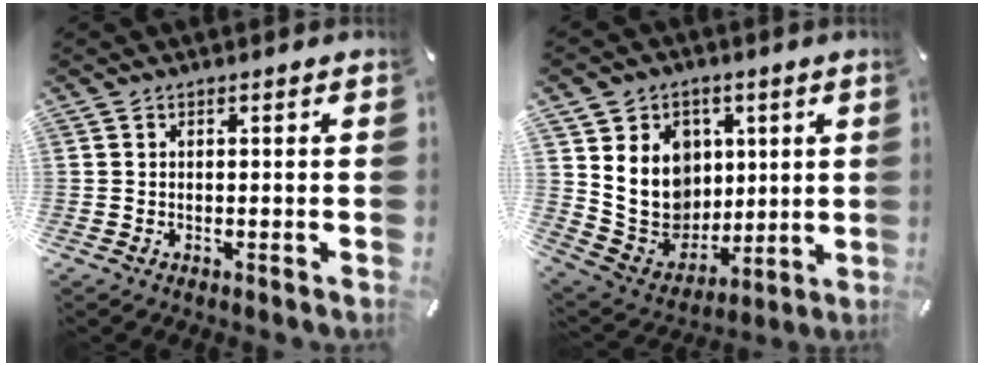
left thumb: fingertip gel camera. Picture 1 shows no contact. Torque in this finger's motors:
{"motor_torque": [1.25, 0.89, 0.37, -0.26, 0.39]}